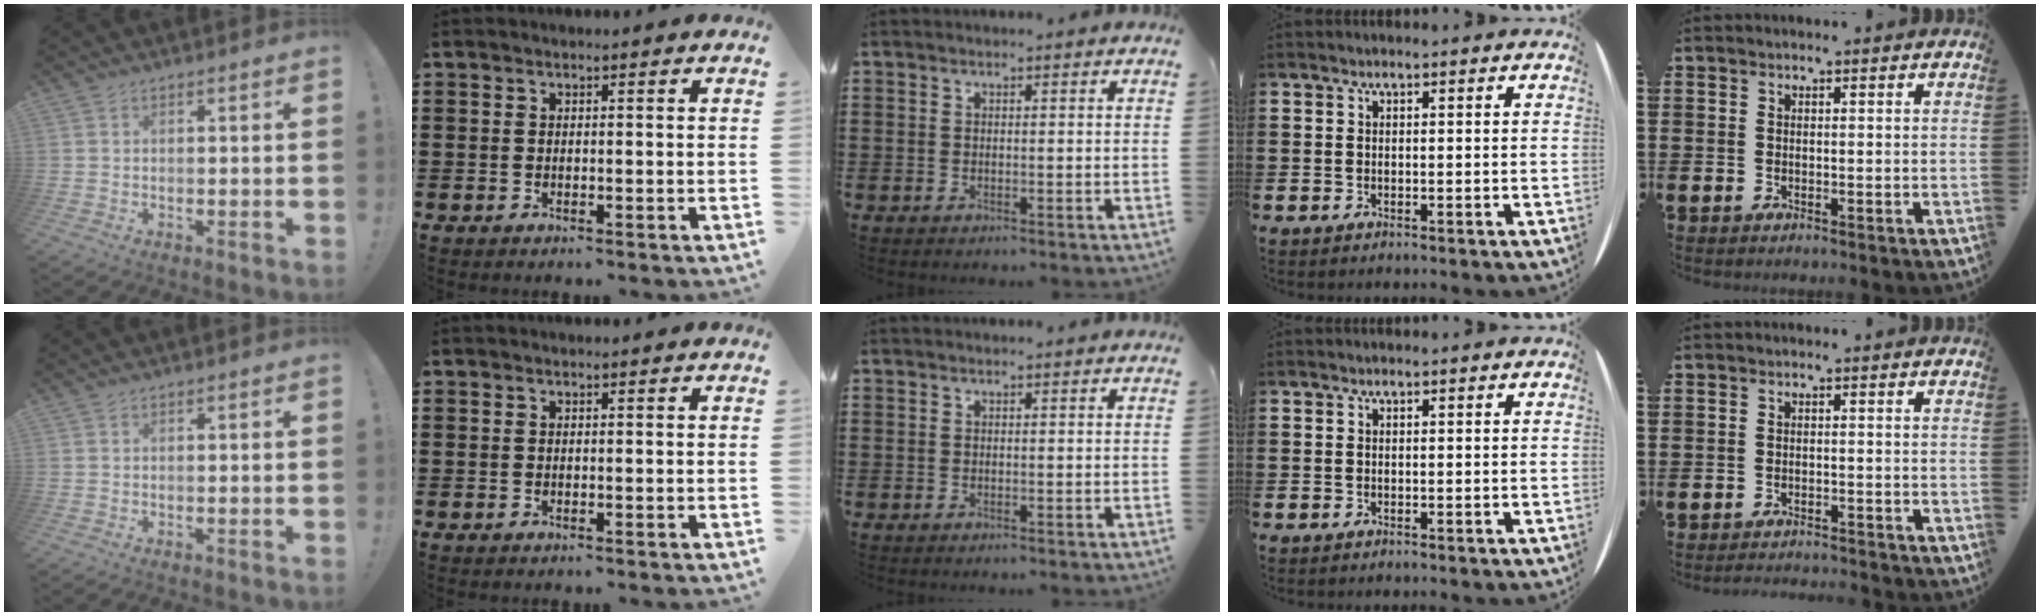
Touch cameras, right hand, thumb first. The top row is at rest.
{"little": {"total": 1.4, "force": [-1.3, -0.1, -0.1], "torque": [-0.002, 0.004, -0.028]}}